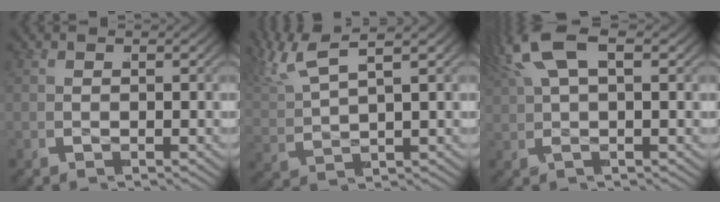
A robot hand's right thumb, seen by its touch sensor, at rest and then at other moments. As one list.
[{"total": 5.0, "force": [3.0, 2.5, 3.1], "torque": [-0.078, 0.014, 0.048]}, {"total": 4.6, "force": [2.2, 1.6, 3.7], "torque": [-0.078, 0.021, 0.035]}]